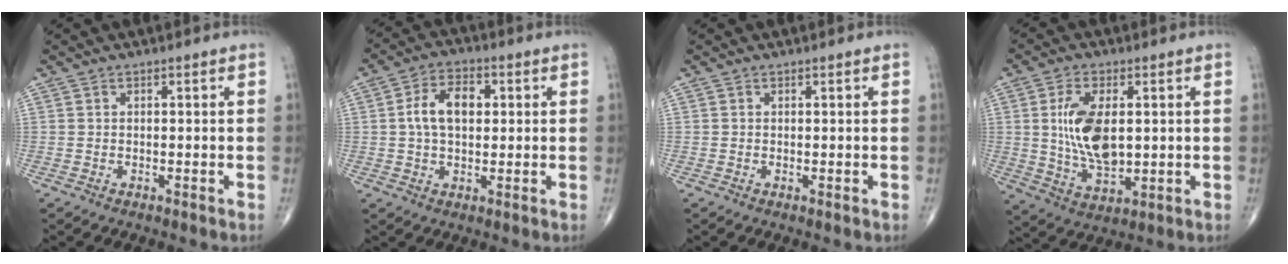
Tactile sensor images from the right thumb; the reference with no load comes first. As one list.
[{"total": 8.5, "force": [1.2, 5.2, 6.5], "torque": [-0.109, 0.015, 0.016]}, {"total": 0.0}, {"total": 12.1, "force": [1.4, 6.3, 10.2], "torque": [-0.188, -0.011, 0.034]}]